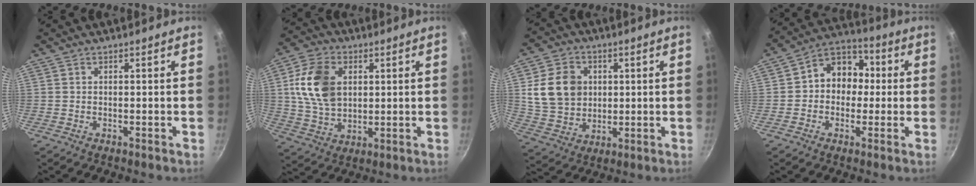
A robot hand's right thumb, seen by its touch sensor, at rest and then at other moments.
{"total": 13.6, "force": [2.8, 9.5, 9.4], "torque": [-0.159, -0.001, 0.054]}
{"total": 13.1, "force": [2.4, 10.7, 7.1], "torque": [-0.109, -0.006, 0.051]}
{"total": 10.6, "force": [0.3, 8.8, 6.0], "torque": [-0.040, 0.031, -0.016]}